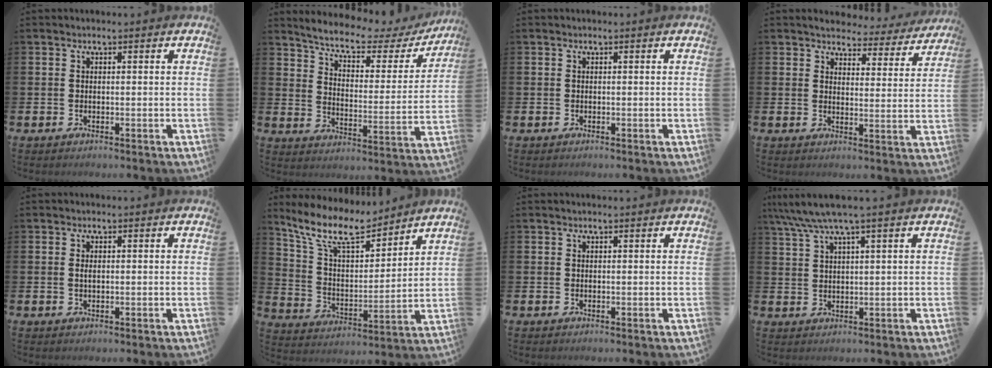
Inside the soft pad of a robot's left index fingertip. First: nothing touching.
{"total": 6.6, "force": [5.9, 1.6, 2.5], "torque": [-0.075, -0.044, 0.094]}
{"total": 0.0}
{"total": 3.9, "force": [3.8, 1.0, 0.2], "torque": [-0.012, -0.032, 0.062]}
{"total": 0.6, "force": [0.0, 0.2, 0.6], "torque": [-0.011, 0.000, 0.000]}
{"total": 10.4, "force": [9.1, 2.7, 4.2], "torque": [-0.116, -0.051, 0.164]}
{"total": 0.0}
{"total": 5.1, "force": [3.7, 0.0, 3.5], "torque": [-0.081, -0.004, 0.067]}